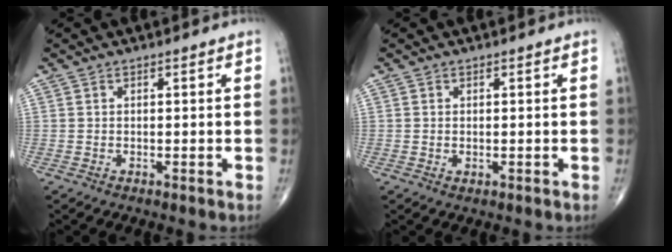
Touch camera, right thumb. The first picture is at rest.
{"total": 0.7, "force": [-0.1, 0.5, 0.6], "torque": [-0.012, -0.003, 0.001]}